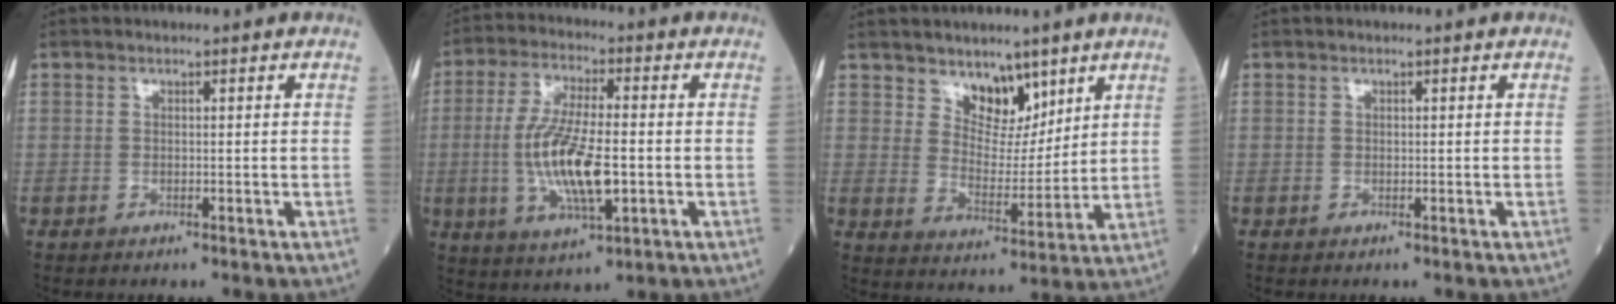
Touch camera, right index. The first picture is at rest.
{"total": 12.3, "force": [-1.7, 3.0, 11.8], "torque": [-0.239, -0.009, -0.028]}
{"total": 6.7, "force": [4.8, 3.7, 2.8], "torque": [-0.036, -0.009, 0.089]}
{"total": 0.0}